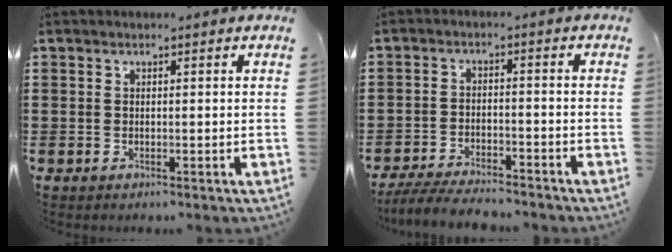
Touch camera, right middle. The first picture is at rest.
{"total": 5.1, "force": [-4.9, 0.6, 1.5], "torque": [-0.036, -0.004, -0.098]}